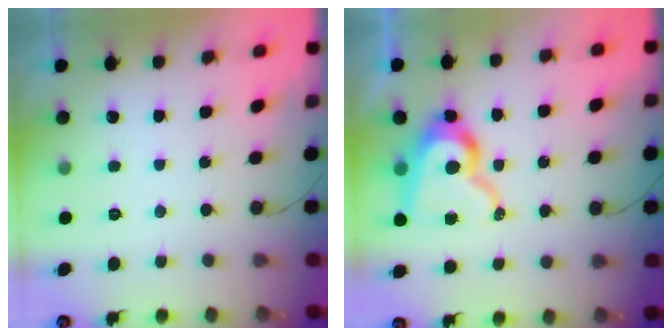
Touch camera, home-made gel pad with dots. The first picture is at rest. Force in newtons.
{"total": 16.5, "press": 16.5, "slide": 1.3}